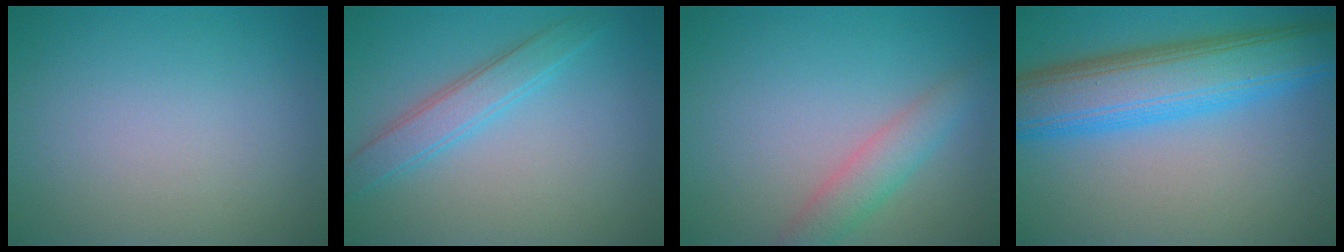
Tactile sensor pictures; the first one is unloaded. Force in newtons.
{"total": 3.0, "press": 3.0, "slide": 0.1}
{"total": 2.9, "press": 2.9, "slide": 0.1}
{"total": 9.2, "press": 9.2, "slide": 0.1}